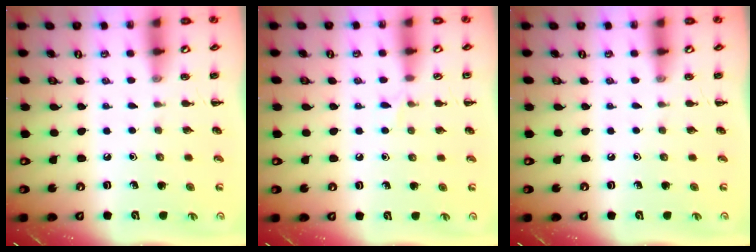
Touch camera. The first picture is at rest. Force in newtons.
{"total": 4.3, "press": 4.1, "slide": 1.3}
{"total": 0.0}